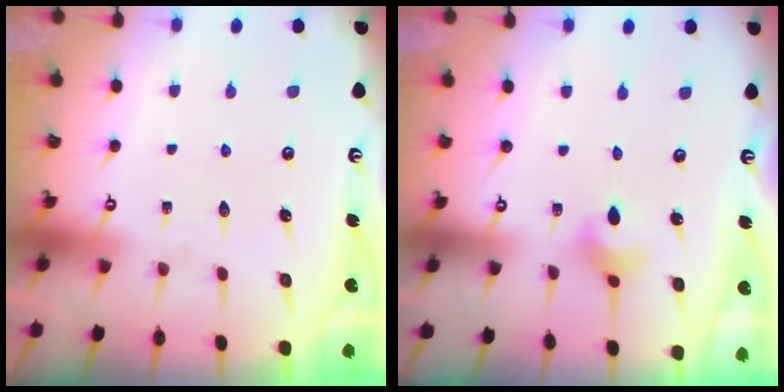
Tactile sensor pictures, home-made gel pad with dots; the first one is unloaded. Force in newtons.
{"total": 5.0, "press": 5.0, "slide": 0.8}